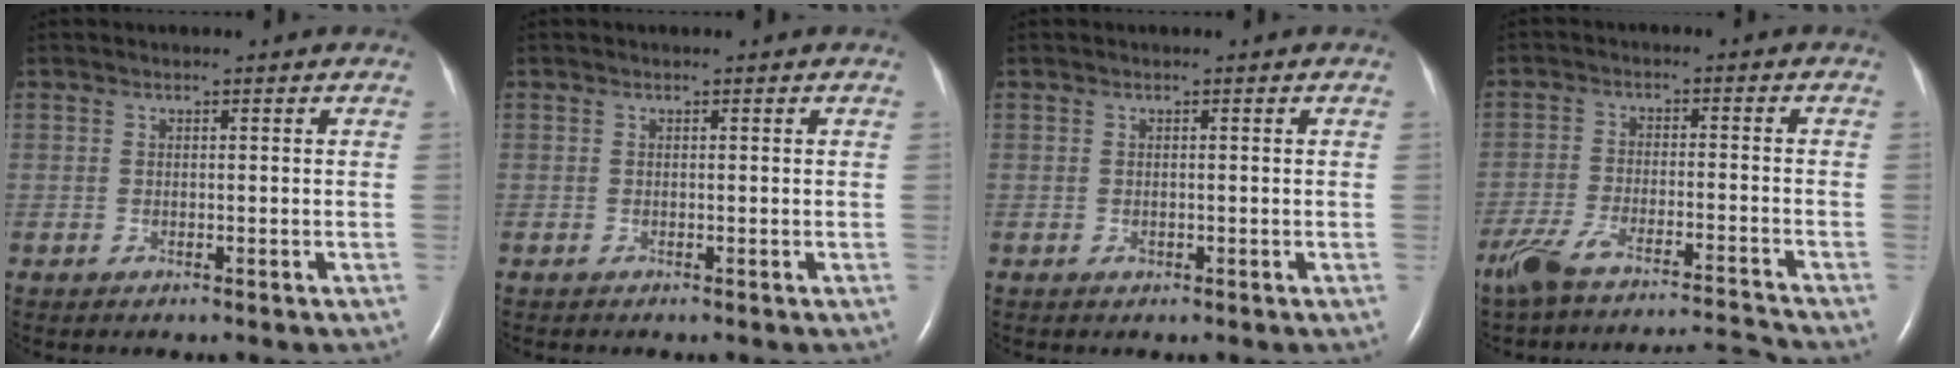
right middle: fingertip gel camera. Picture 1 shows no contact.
{"total": 0.0}
{"total": 0.6, "force": [-0.3, 0.4, 0.3], "torque": [-0.008, 0.000, -0.003]}
{"total": 10.6, "force": [-9.9, -0.7, 3.7], "torque": [-0.070, 0.007, -0.169]}